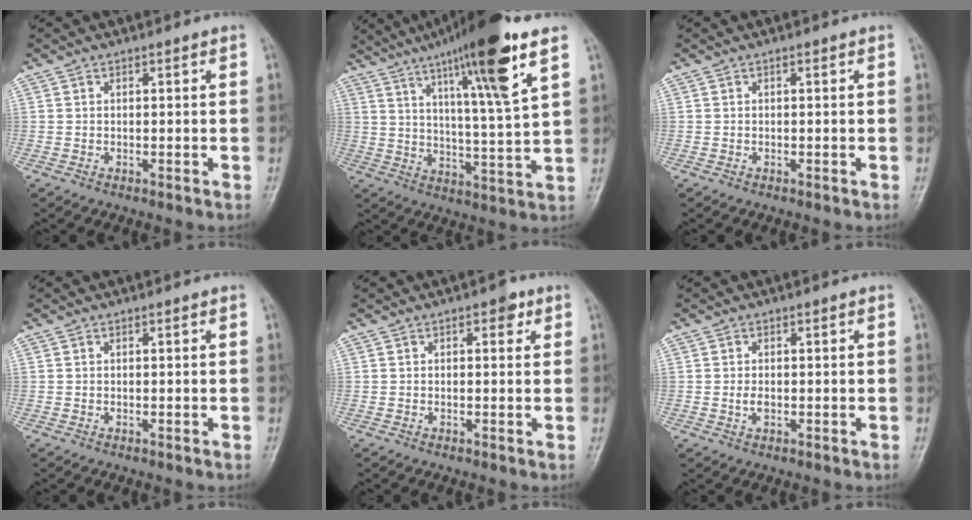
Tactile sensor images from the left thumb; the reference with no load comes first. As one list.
[{"total": 18.4, "force": [10.6, 1.5, 15.1], "torque": [-0.235, -0.043, 0.168]}, {"total": 0.0}, {"total": 0.0}, {"total": 2.2, "force": [1.0, 1.3, 1.4], "torque": [-0.003, 0.001, 0.008]}, {"total": 1.6, "force": [-0.1, 1.1, 1.2], "torque": [-0.021, 0.000, -0.003]}]